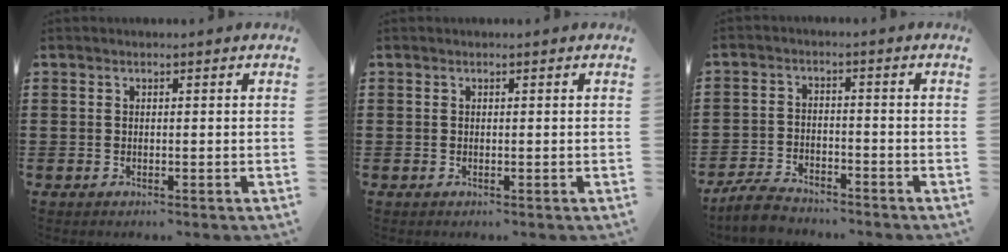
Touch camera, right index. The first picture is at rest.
{"total": 0.0}
{"total": 4.4, "force": [-4.2, 0.9, 1.0], "torque": [-0.035, 0.003, -0.087]}